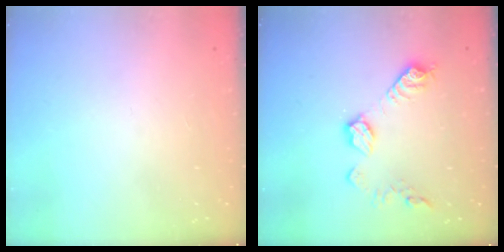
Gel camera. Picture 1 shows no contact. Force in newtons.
{"total": 11.4, "press": 11.4, "slide": 0.4}